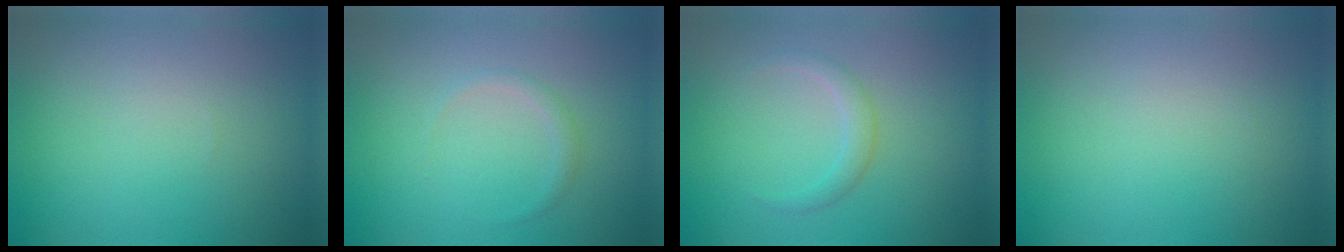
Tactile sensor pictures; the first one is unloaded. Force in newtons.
{"total": 1.0, "press": 1.0, "slide": 0.1}
{"total": 1.5, "press": 1.5, "slide": 0.1}
{"total": 0.0}